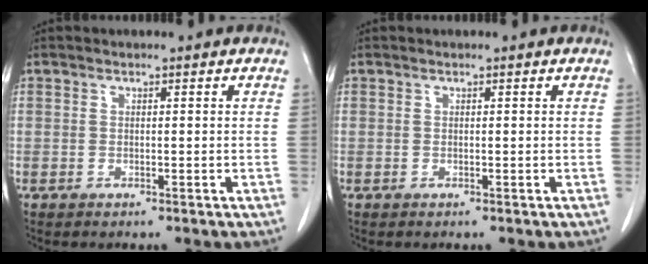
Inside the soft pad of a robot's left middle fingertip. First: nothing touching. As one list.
[{"total": 0.0}]